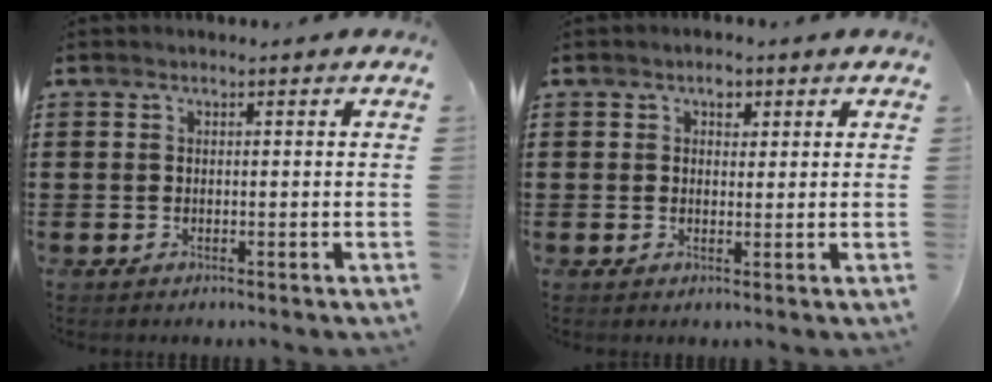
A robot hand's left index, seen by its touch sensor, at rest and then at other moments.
{"total": 2.3, "force": [1.4, 1.4, 1.1], "torque": [-0.008, 0.004, 0.021]}